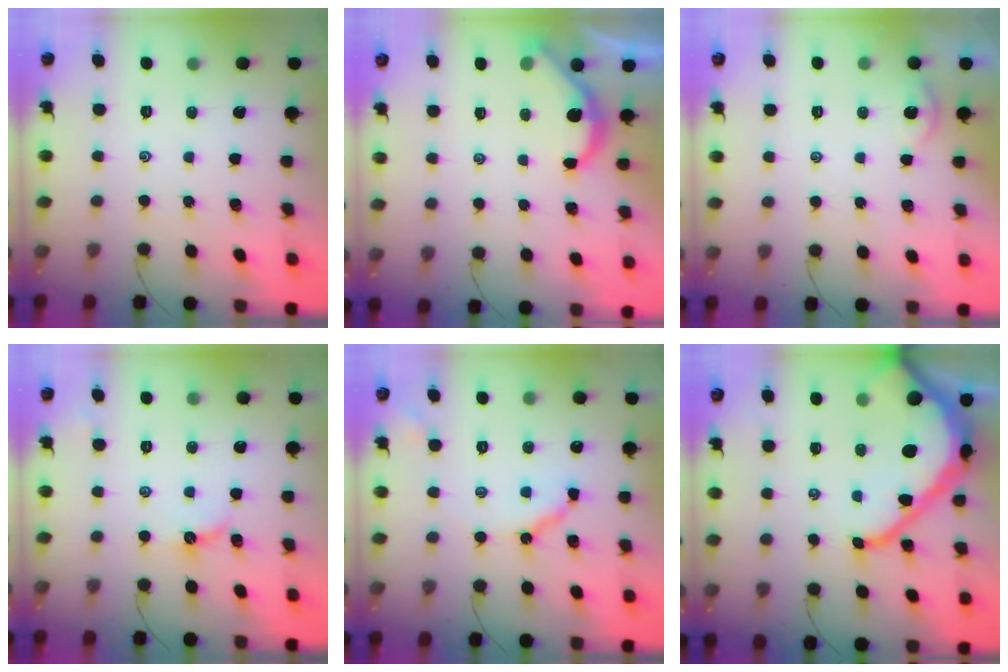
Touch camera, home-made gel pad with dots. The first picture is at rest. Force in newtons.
{"total": 3.3, "press": 3.3, "slide": 0.3}
{"total": 0.6, "press": 0.6, "slide": 0.2}
{"total": 5.6, "press": 5.6, "slide": 0.6}
{"total": 7.1, "press": 7.0, "slide": 0.8}
{"total": 19.5, "press": 19.4, "slide": 1.8}